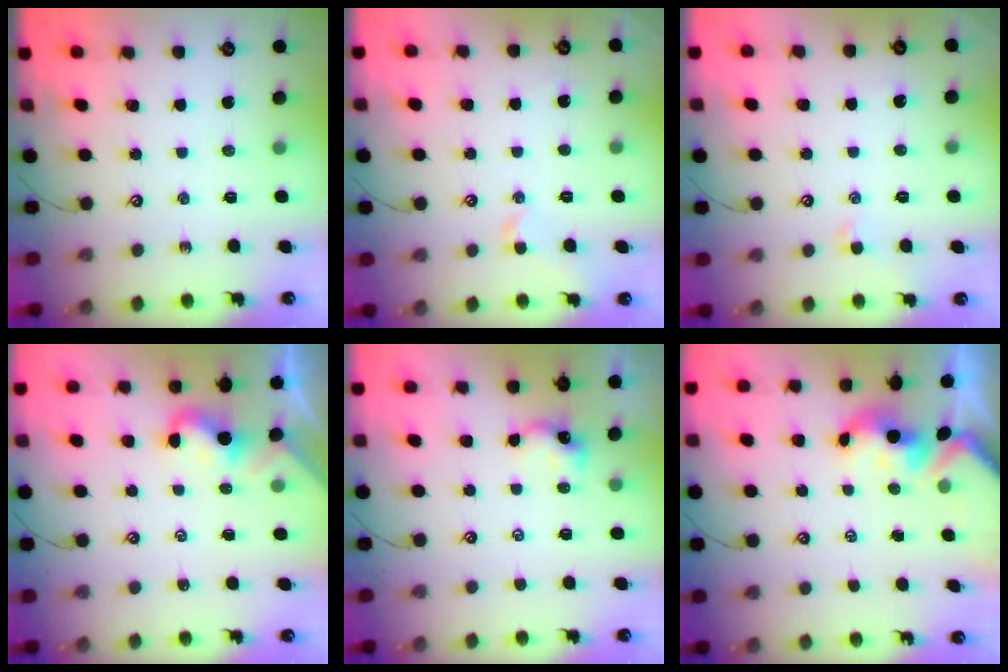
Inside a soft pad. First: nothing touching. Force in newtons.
{"total": 1.4, "press": 1.3, "slide": 0.6}
{"total": 0.0}
{"total": 0.5, "press": 0.4, "slide": 0.4}
{"total": 0.0}
{"total": 1.7, "press": 1.5, "slide": 0.7}